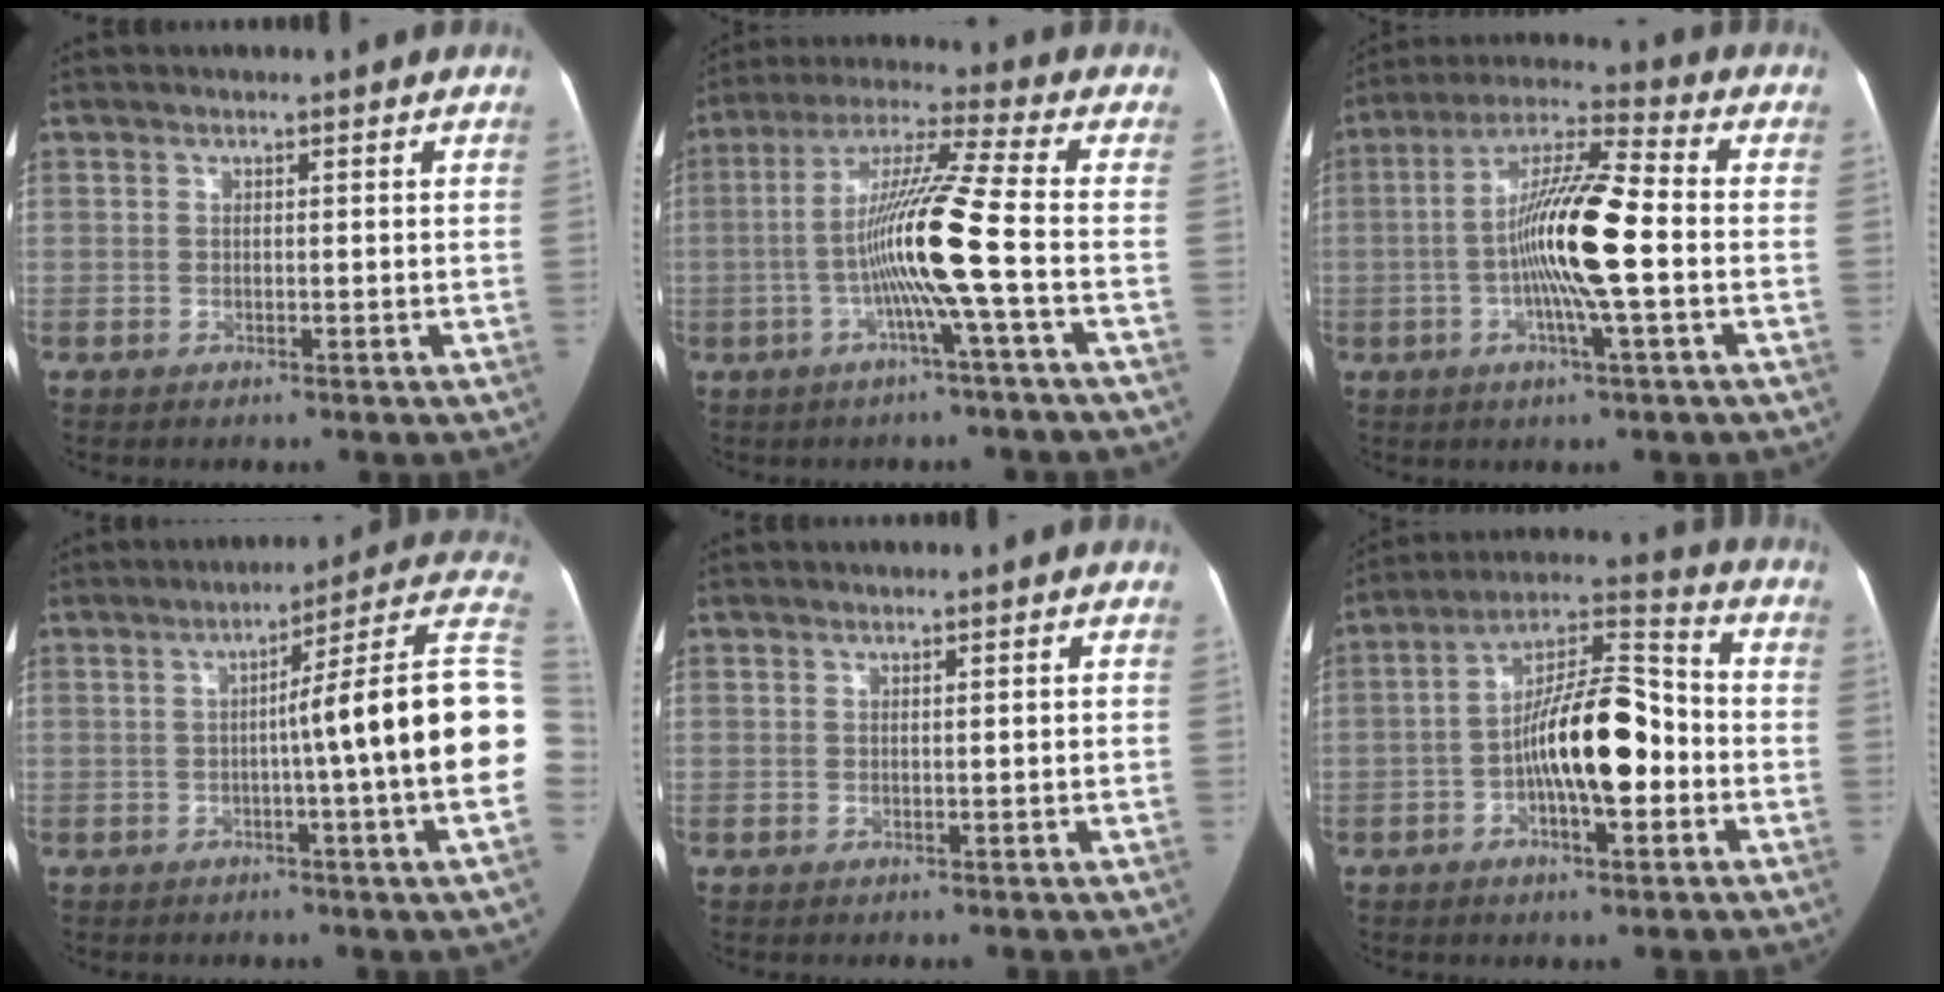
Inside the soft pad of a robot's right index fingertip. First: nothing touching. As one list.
[{"total": 12.1, "force": [-2.8, -2.0, 11.6], "torque": [-0.218, 0.006, -0.058]}, {"total": 13.3, "force": [-1.9, 0.7, 13.1], "torque": [-0.247, 0.008, -0.041]}, {"total": 18.2, "force": [-0.8, -2.0, 18.1], "torque": [-0.188, 0.027, -0.024]}, {"total": 1.0, "force": [0.0, 0.0, 1.0], "torque": [-0.018, 0.002, 0.002]}, {"total": 14.0, "force": [-2.9, 4.1, 13.1], "torque": [-0.237, 0.030, -0.049]}]